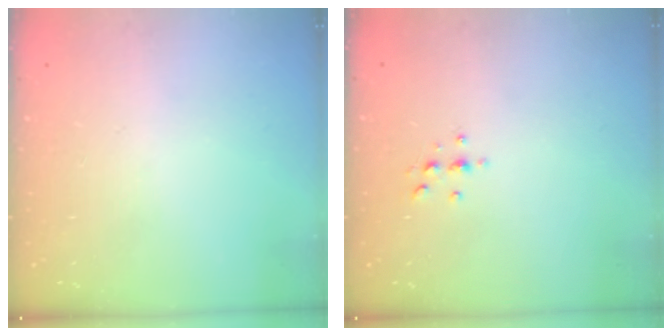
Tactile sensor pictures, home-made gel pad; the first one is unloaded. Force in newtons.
{"total": 3.1, "press": 3.1, "slide": 0.5}